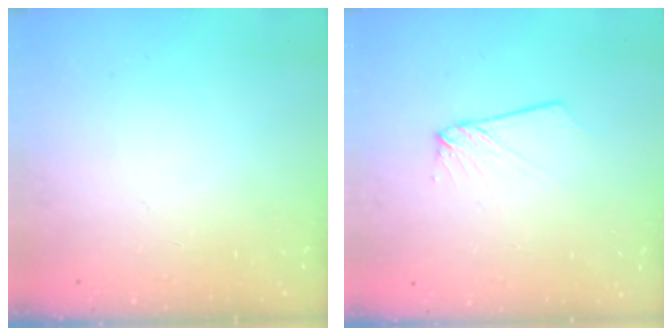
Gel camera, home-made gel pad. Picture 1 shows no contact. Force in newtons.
{"total": 3.5, "press": 3.4, "slide": 0.3}